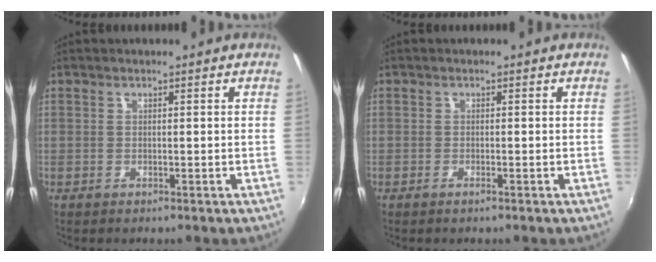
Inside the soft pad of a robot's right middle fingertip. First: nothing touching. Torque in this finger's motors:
{"motor_torque": [-0.37, -0.06, 0.05, 0.00]}